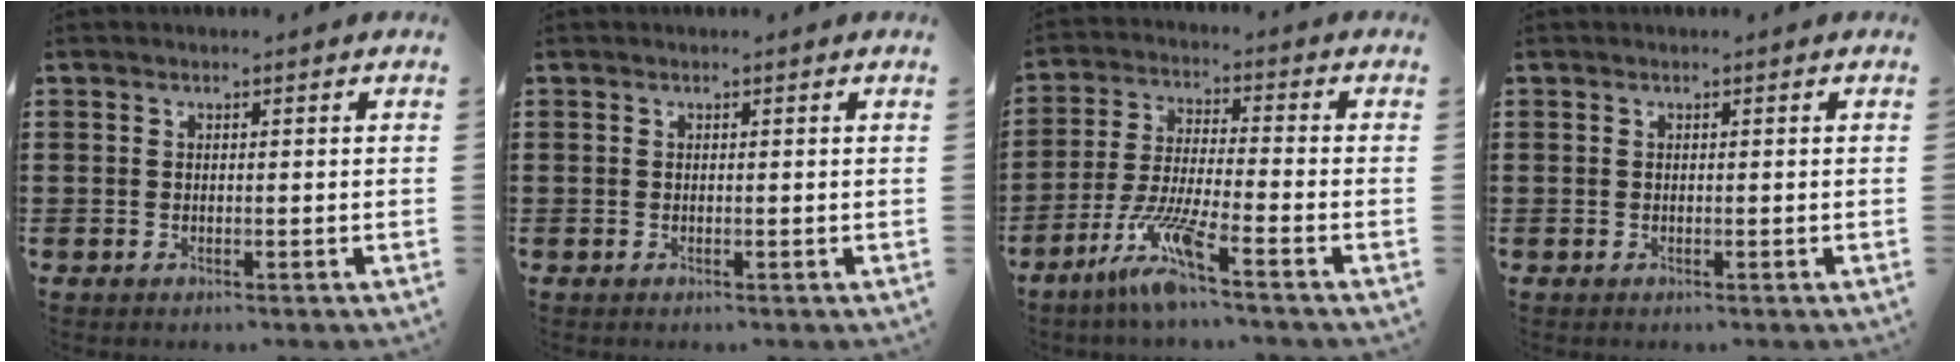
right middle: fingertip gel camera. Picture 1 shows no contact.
{"total": 0.0}
{"total": 8.4, "force": [-5.8, 0.6, 6.1], "torque": [-0.132, -0.014, -0.111]}
{"total": 0.0}